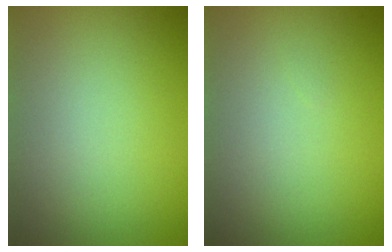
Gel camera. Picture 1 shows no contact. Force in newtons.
{"total": 0.0}